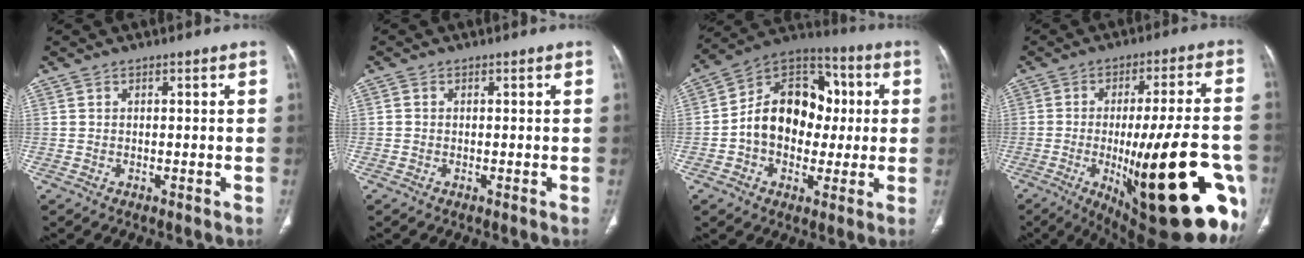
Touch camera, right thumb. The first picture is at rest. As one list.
[{"total": 1.1, "force": [0.5, 0.5, -0.8], "torque": [0.013, 0.001, 0.003]}, {"total": 16.7, "force": [0.5, 13.2, 10.1], "torque": [-0.115, 0.036, 0.000]}, {"total": 30.8, "force": [-8.3, 9.3, 28.1], "torque": [-0.327, -0.001, -0.097]}]